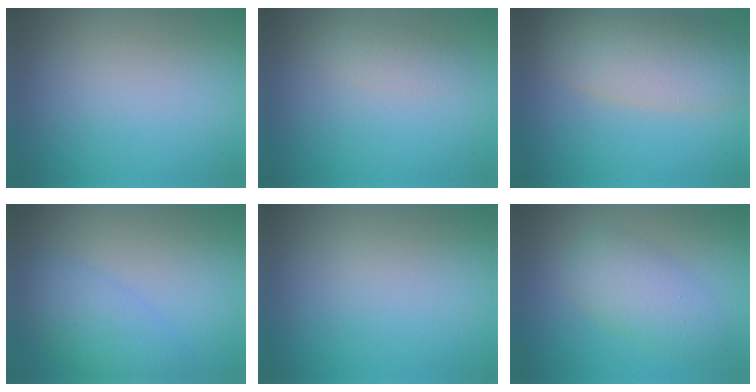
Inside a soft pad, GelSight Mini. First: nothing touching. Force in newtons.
{"total": 1.4, "press": 1.4, "slide": 0.1}
{"total": 7.0, "press": 7.0, "slide": 0.6}
{"total": 4.5, "press": 4.5, "slide": 0.2}
{"total": 0.0}
{"total": 4.3, "press": 4.3, "slide": 0.2}